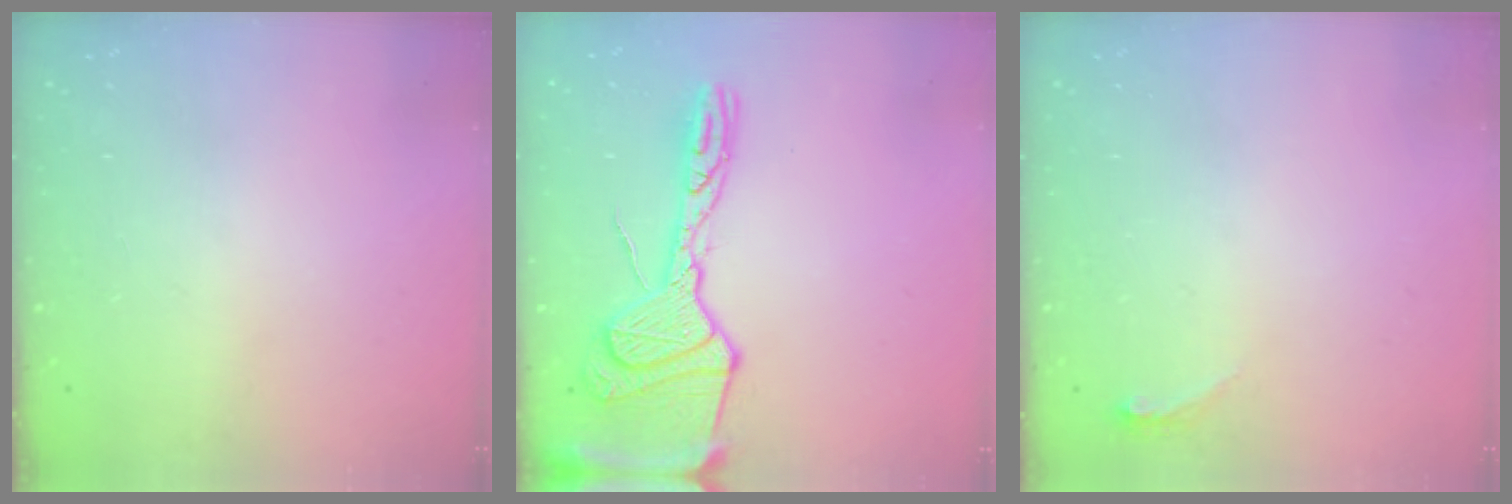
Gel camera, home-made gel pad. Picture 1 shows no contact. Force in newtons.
{"total": 19.1, "press": 19.0, "slide": 1.7}
{"total": 3.8, "press": 3.5, "slide": 1.6}